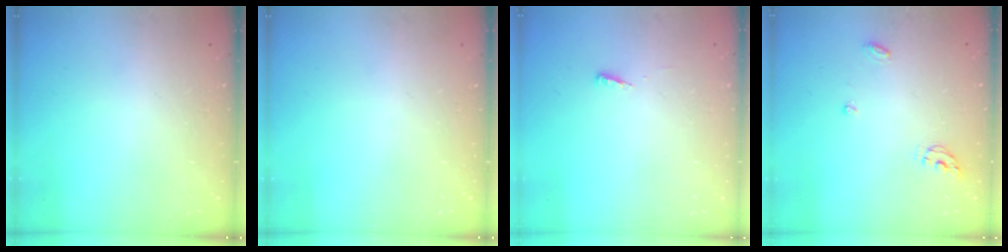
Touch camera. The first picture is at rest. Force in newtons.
{"total": 0.0}
{"total": 3.1, "press": 3.0, "slide": 0.9}
{"total": 4.9, "press": 4.8, "slide": 0.4}